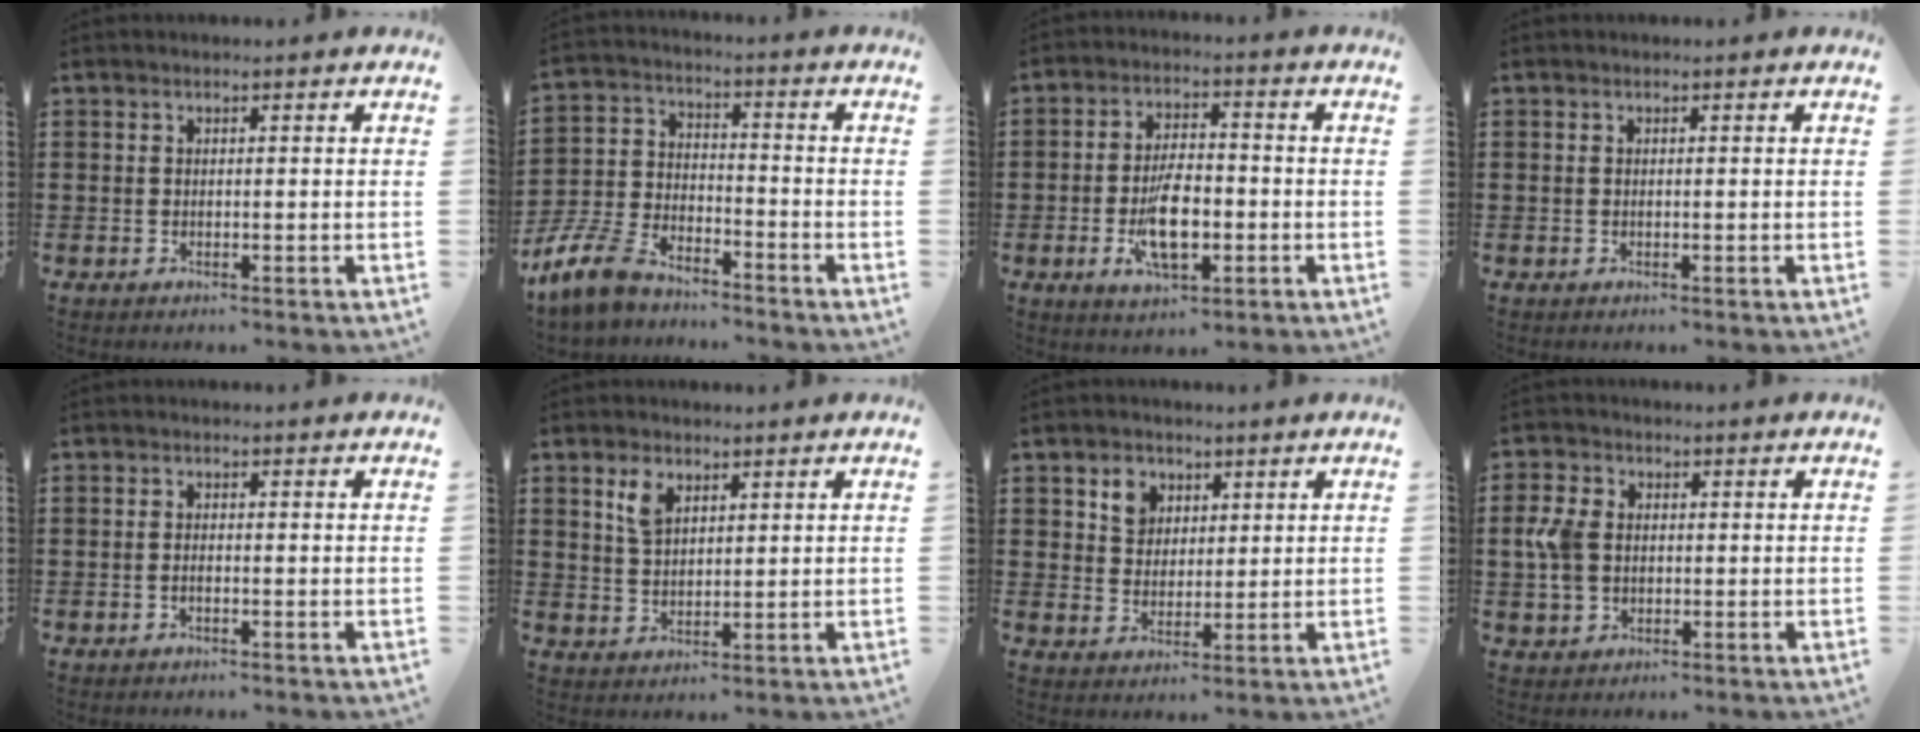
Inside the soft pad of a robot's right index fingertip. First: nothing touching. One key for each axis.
{"total": 8.9, "fx": -7.8, "fy": 2.6, "fz": 3.4, "tx": -0.102, "ty": 0.010, "tz": -0.160}
{"total": 8.4, "fx": -2.2, "fy": 3.8, "fz": 7.2, "tx": -0.136, "ty": -0.003, "tz": -0.042}
{"total": 0.0}
{"total": 0.6, "fx": -0.4, "fy": 0.1, "fz": 0.5, "tx": -0.009, "ty": -0.003, "tz": -0.007}
{"total": 4.1, "fx": 2.4, "fy": 2.3, "fz": 2.4, "tx": -0.056, "ty": 0.007, "tz": 0.043}
{"total": 4.6, "fx": 2.5, "fy": 3.7, "fz": 1.3, "tx": -0.026, "ty": 0.008, "tz": 0.042}
{"total": 5.3, "fx": 0.2, "fy": 4.0, "fz": 3.5, "tx": -0.114, "ty": 0.001, "tz": -0.009}